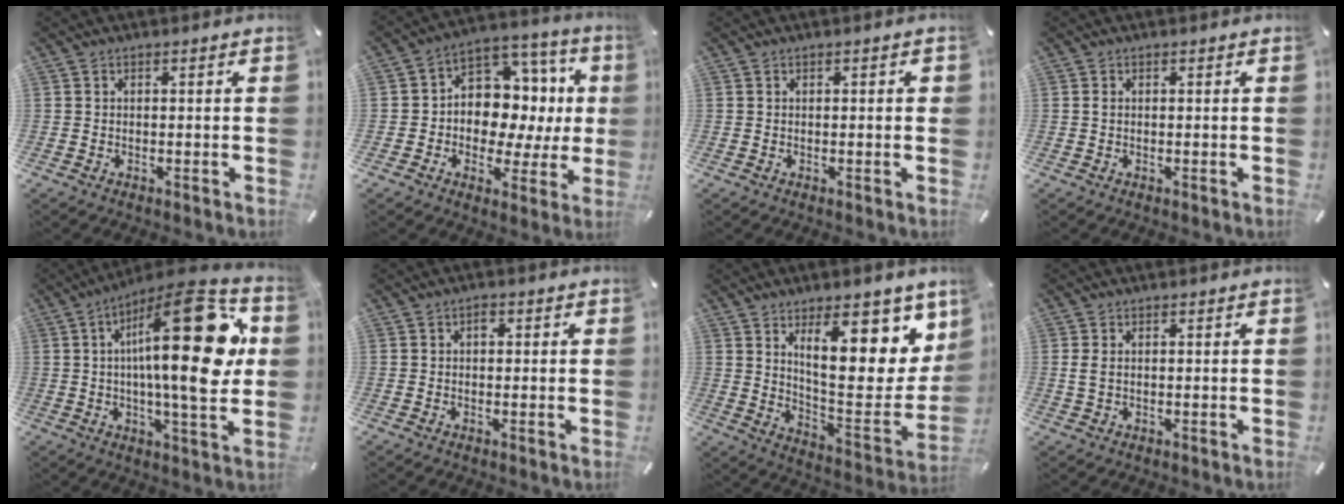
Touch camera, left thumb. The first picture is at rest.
{"total": 12.2, "force": [0.9, 10.4, 6.4], "torque": [-0.078, -0.029, 0.025]}
{"total": 0.9, "force": [0.1, 0.3, 0.9], "torque": [-0.008, -0.001, -0.002]}
{"total": 0.6, "force": [0.0, 0.4, 0.5], "torque": [-0.010, 0.002, -0.001]}
{"total": 27.2, "force": [4.5, 8.3, 25.5], "torque": [-0.396, -0.025, 0.060]}
{"total": 1.4, "force": [0.2, 0.9, 1.0], "torque": [-0.011, 0.003, 0.000]}
{"total": 20.2, "force": [10.3, 8.4, 15.2], "torque": [-0.203, -0.069, 0.165]}
{"total": 1.8, "force": [0.4, 1.0, 1.4], "torque": [-0.030, 0.004, 0.006]}